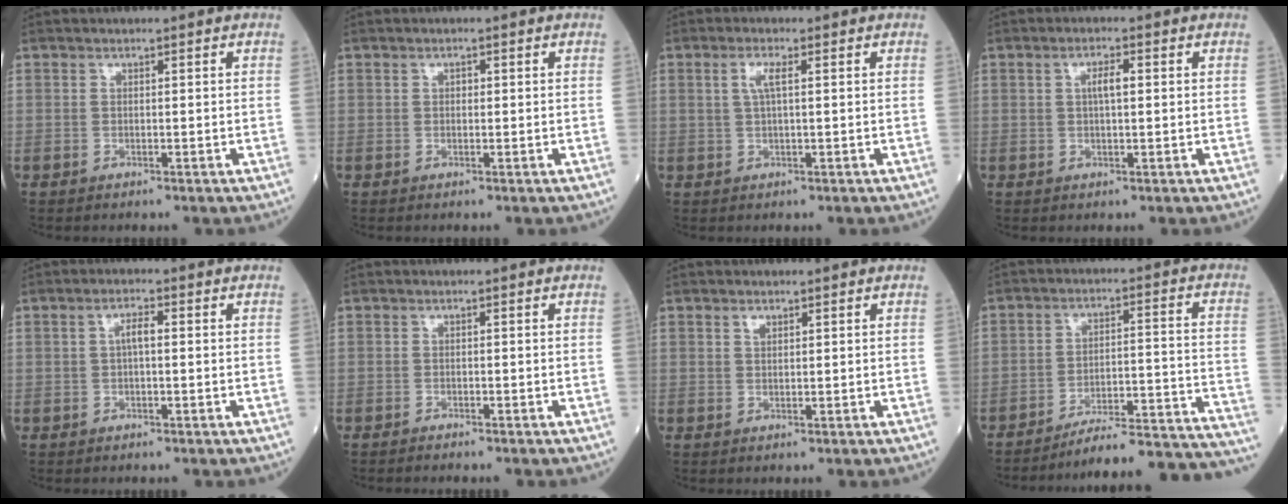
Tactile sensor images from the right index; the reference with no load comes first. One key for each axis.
{"total": 0.6, "fx": 0.1, "fy": 0.4, "fz": 0.4, "tx": -0.008, "ty": 0.001, "tz": 0.002}
{"total": 2.8, "fx": 0.9, "fy": 0.5, "fz": 2.6, "tx": -0.058, "ty": 0.006, "tz": 0.016}
{"total": 2.5, "fx": 0.5, "fy": 0.5, "fz": 2.4, "tx": -0.045, "ty": 0.003, "tz": 0.008}
{"total": 2.3, "fx": 0.2, "fy": 0.6, "fz": 2.2, "tx": -0.043, "ty": 0.005, "tz": 0.004}
{"total": 1.1, "fx": -1.1, "fy": -0.1, "fz": 0.4, "tx": -0.007, "ty": -0.001, "tz": -0.016}
{"total": 1.0, "fx": 0.7, "fy": 0.5, "fz": 0.5, "tx": -0.010, "ty": -0.001, "tz": 0.012}
{"total": 18.7, "fx": -13.7, "fy": 4.7, "fz": 11.8, "tx": -0.091, "ty": 0.060, "tz": -0.192}